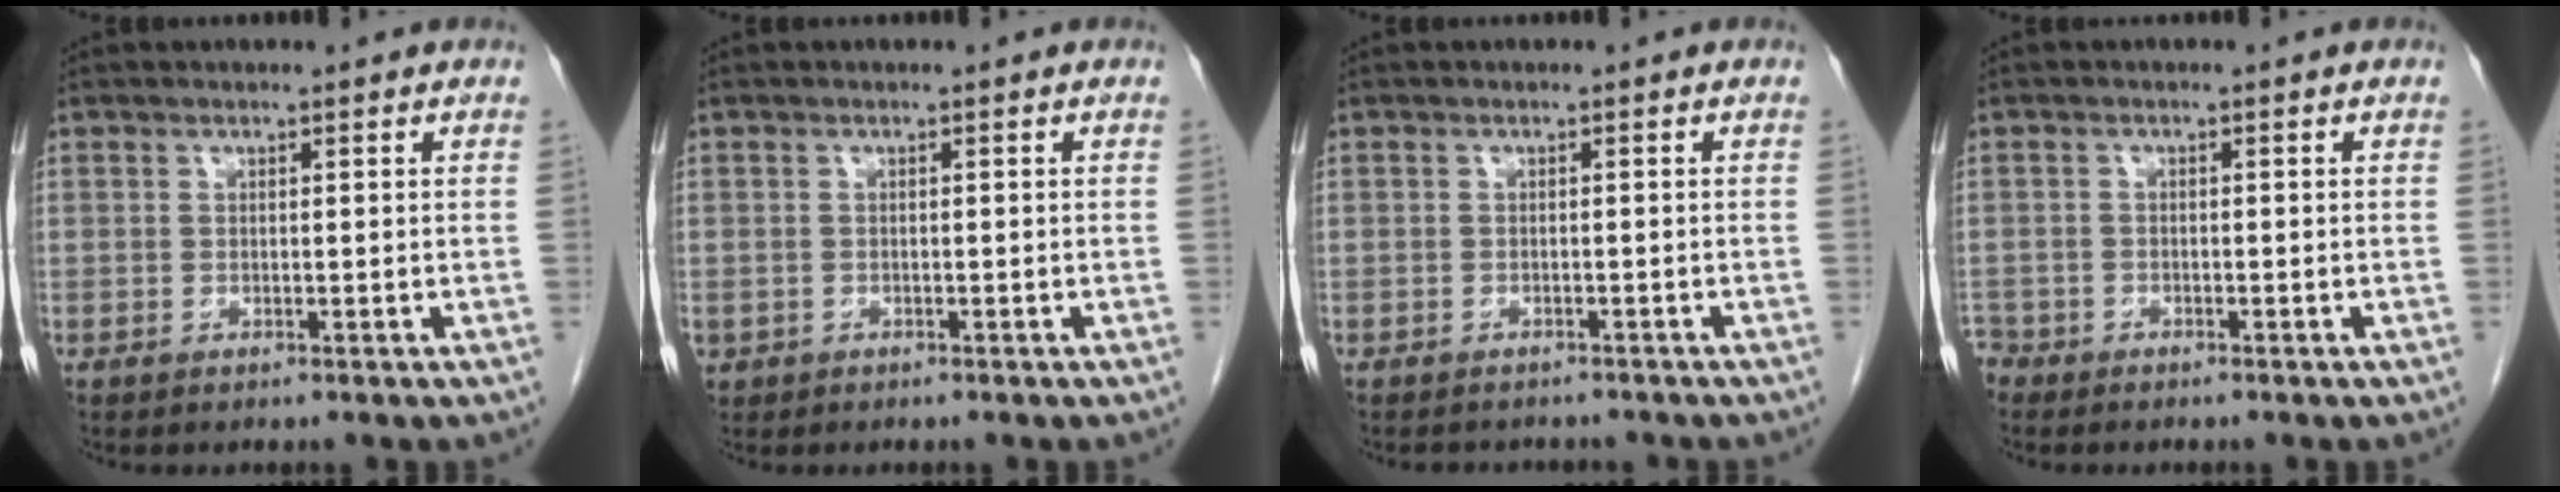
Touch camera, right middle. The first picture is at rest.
{"total": 0.9, "force": [-0.3, 0.8, 0.1], "torque": [-0.007, 0.004, 0.003]}
{"total": 4.9, "force": [-4.4, 1.8, 1.3], "torque": [-0.015, 0.001, -0.050]}
{"total": 2.3, "force": [-2.1, 1.0, 0.0], "torque": [0.000, 0.000, -0.039]}